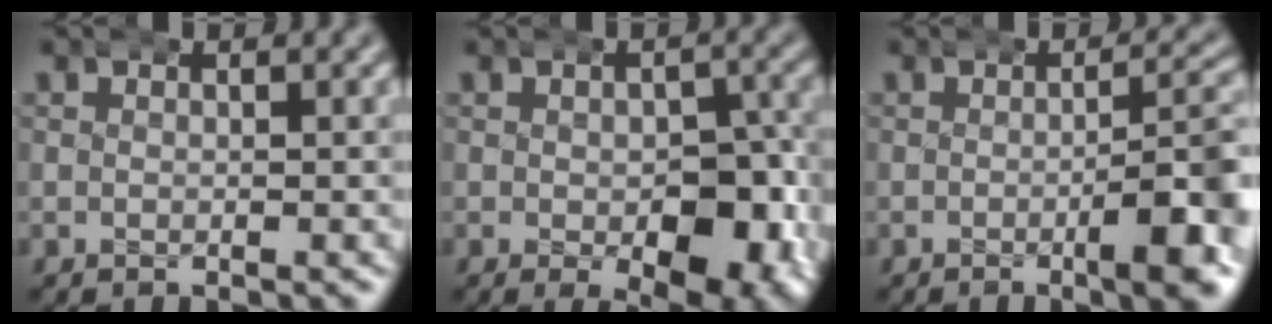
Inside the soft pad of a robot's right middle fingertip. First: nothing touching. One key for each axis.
{"total": 9.1, "fx": -2.3, "fy": 5.1, "fz": 7.1, "tx": -0.093, "ty": -0.030, "tz": -0.020}
{"total": 6.7, "fx": -1.6, "fy": 2.0, "fz": 6.2, "tx": -0.073, "ty": -0.001, "tz": -0.024}